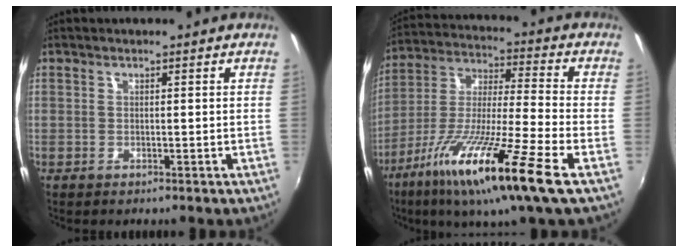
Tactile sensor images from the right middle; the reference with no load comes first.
{"total": 19.5, "force": [-10.1, 0.9, 16.7], "torque": [-0.320, -0.043, -0.190]}